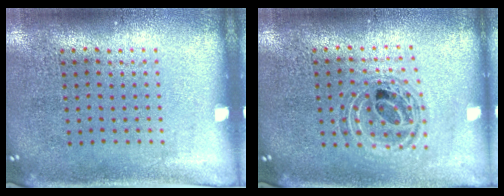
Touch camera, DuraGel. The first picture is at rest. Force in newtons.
{"total": 0.9, "press": 0.9, "slide": 0.1}